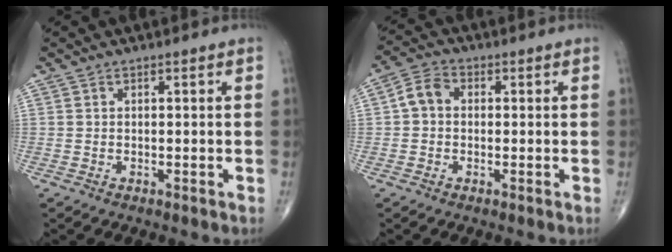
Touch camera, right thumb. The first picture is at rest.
{"total": 4.7, "force": [0.1, 3.7, 2.8], "torque": [-0.044, 0.016, -0.007]}